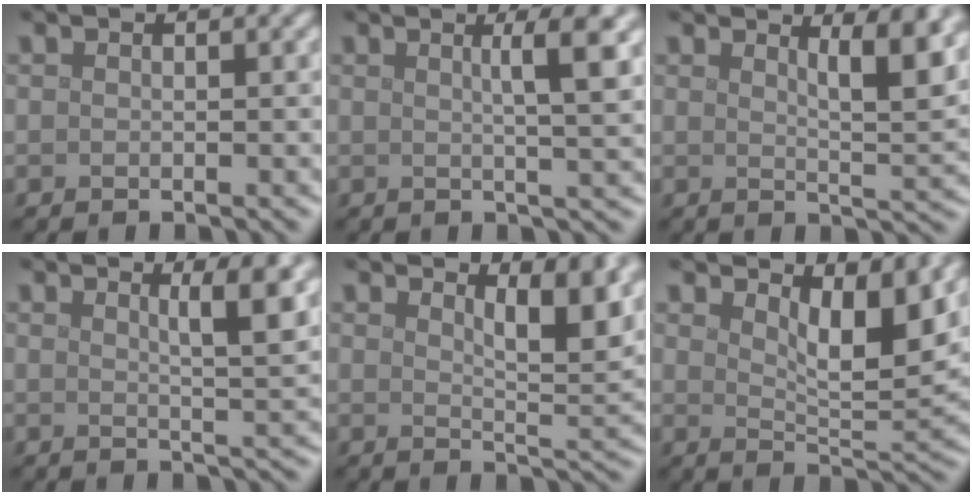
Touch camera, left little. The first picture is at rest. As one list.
[{"total": 4.4, "force": [1.5, 0.6, 4.1], "torque": [-0.054, 0.005, 0.020]}, {"total": 4.8, "force": [2.5, 1.0, 3.9], "torque": [-0.051, -0.007, 0.038]}, {"total": 4.4, "force": [1.9, 0.8, 3.9], "torque": [-0.049, -0.003, 0.029]}, {"total": 5.1, "force": [2.9, 1.5, 4.0], "torque": [-0.055, -0.007, 0.043]}, {"total": 5.3, "force": [3.0, 1.6, 4.0], "torque": [-0.062, -0.011, 0.045]}]